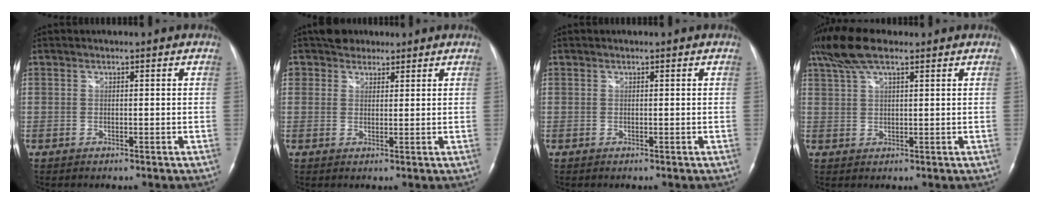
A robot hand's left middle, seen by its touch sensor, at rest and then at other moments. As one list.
[{"total": 3.4, "force": [2.6, 2.2, 0.2], "torque": [-0.003, 0.014, 0.042]}, {"total": 0.0}, {"total": 7.5, "force": [5.4, 2.0, 4.8], "torque": [-0.108, 0.029, 0.102]}]